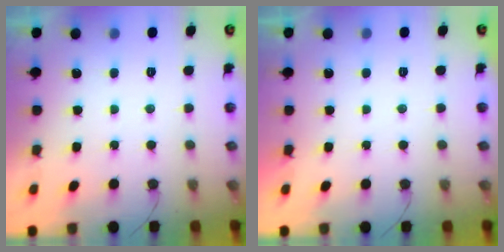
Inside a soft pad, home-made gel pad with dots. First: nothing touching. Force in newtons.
{"total": 1.6, "press": 1.6, "slide": 0.1}